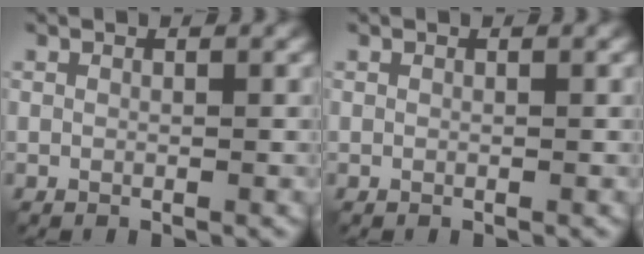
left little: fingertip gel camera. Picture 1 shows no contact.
{"total": 0.0}